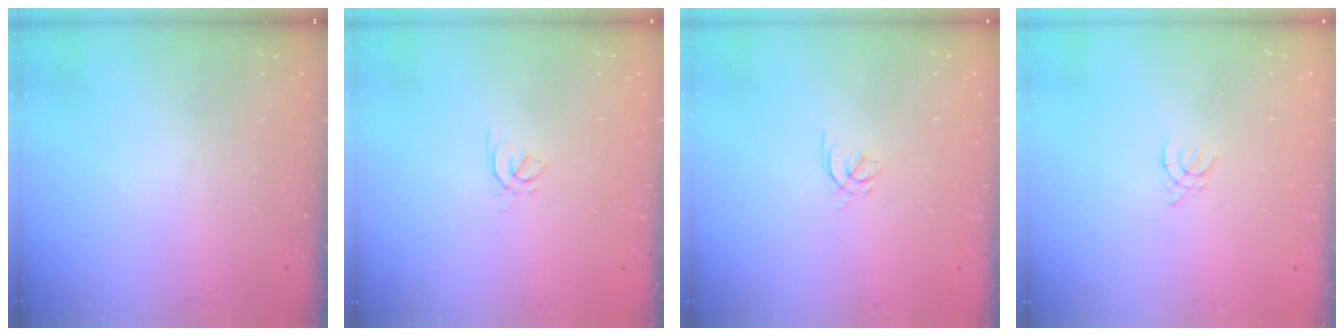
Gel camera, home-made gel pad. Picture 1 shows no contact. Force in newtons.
{"total": 1.6, "press": 1.5, "slide": 0.5}
{"total": 2.2, "press": 2.1, "slide": 0.7}
{"total": 1.8, "press": 1.8, "slide": 0.4}